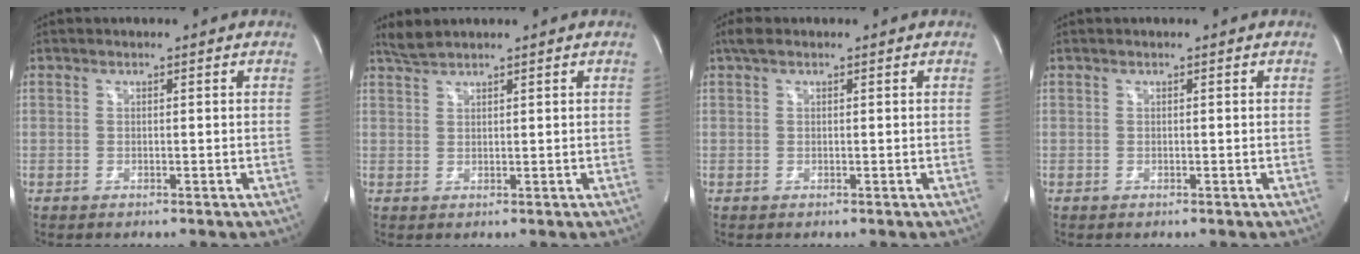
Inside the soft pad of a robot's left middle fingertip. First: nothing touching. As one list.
[{"total": 2.0, "force": [2.0, -0.3, 0.3], "torque": [-0.013, 0.010, 0.047]}, {"total": 1.0, "force": [0.7, 0.4, 0.6], "torque": [-0.017, 0.018, 0.013]}, {"total": 0.0}]